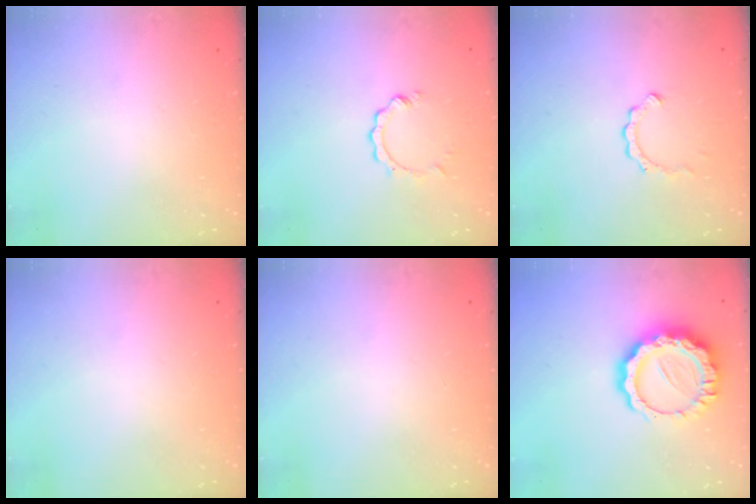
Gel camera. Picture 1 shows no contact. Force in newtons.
{"total": 2.0, "press": 2.0, "slide": 0.2}
{"total": 2.4, "press": 2.4, "slide": 0.2}
{"total": 0.0}
{"total": 0.0}
{"total": 13.2, "press": 13.1, "slide": 1.0}